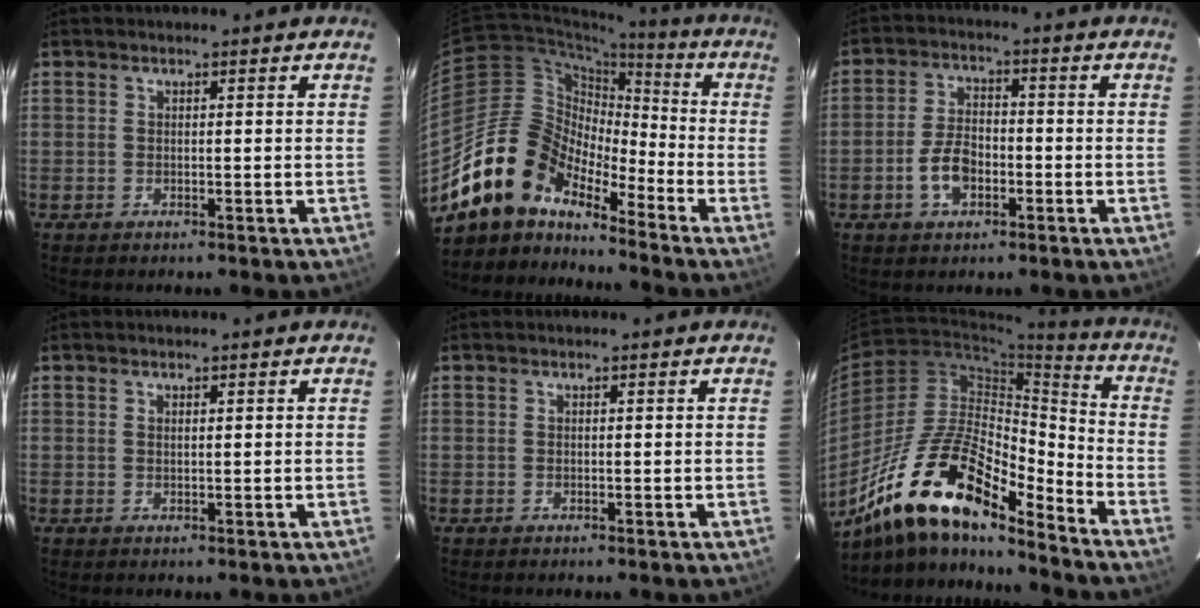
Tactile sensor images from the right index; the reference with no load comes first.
{"total": 14.7, "force": [-12.4, 6.1, 5.0], "torque": [-0.093, 0.020, -0.240]}
{"total": 6.7, "force": [-2.6, 3.8, 4.8], "torque": [-0.100, 0.010, -0.043]}
{"total": 0.5, "force": [0.3, 0.2, 0.4], "torque": [-0.007, 0.001, 0.007]}
{"total": 0.0}
{"total": 20.0, "force": [-14.9, 5.6, 12.1], "torque": [-0.221, -0.005, -0.278]}